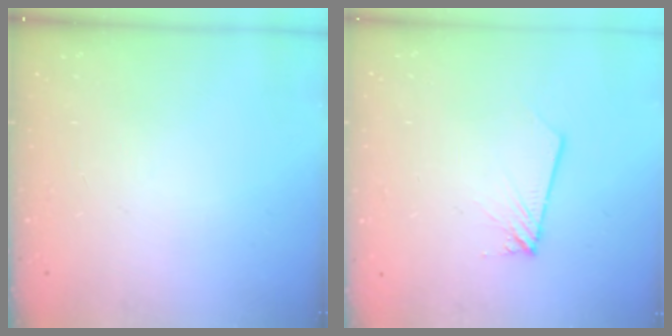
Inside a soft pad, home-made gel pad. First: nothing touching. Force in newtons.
{"total": 2.0, "press": 2.0, "slide": 0.2}